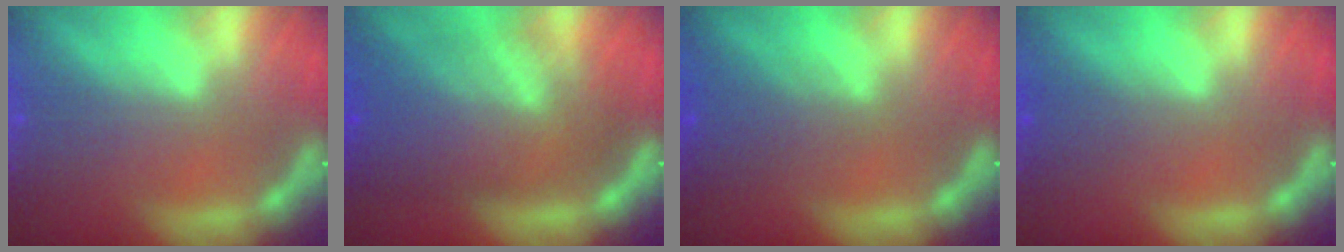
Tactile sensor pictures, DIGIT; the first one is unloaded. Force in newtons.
{"total": 10.0}
{"total": 3.0}
{"total": 1.5}